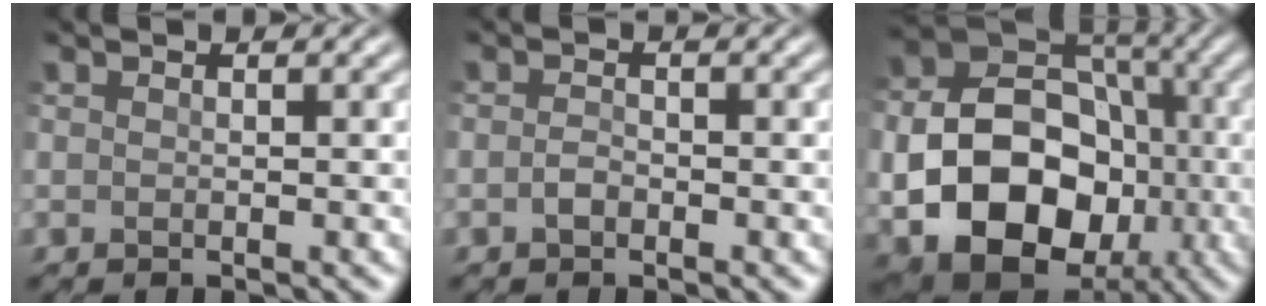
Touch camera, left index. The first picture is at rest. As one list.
[{"total": 1.0, "force": [-0.8, 0.3, 0.4], "torque": [-0.014, -0.002, -0.013]}, {"total": 13.7, "force": [-3.5, 10.2, 8.4], "torque": [-0.143, -0.026, -0.050]}]